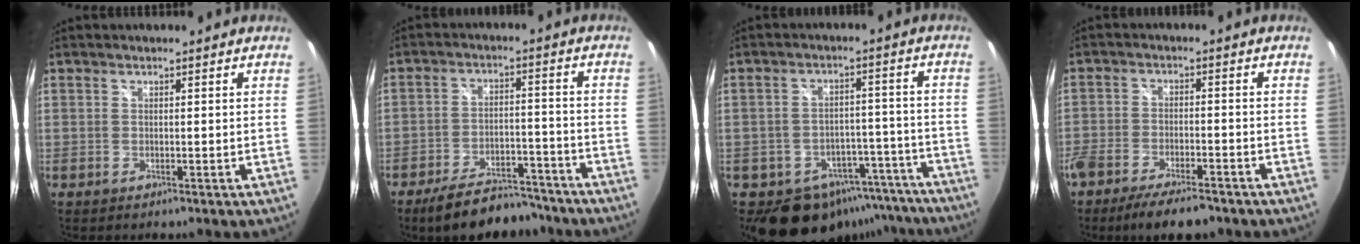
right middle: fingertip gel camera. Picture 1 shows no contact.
{"total": 13.8, "force": [-11.7, 4.7, 5.8], "torque": [-0.114, 0.008, -0.164]}
{"total": 15.5, "force": [-11.8, 9.2, 4.2], "torque": [-0.078, 0.039, -0.131]}
{"total": 10.2, "force": [-8.2, 2.7, 5.5], "torque": [-0.128, -0.027, -0.142]}